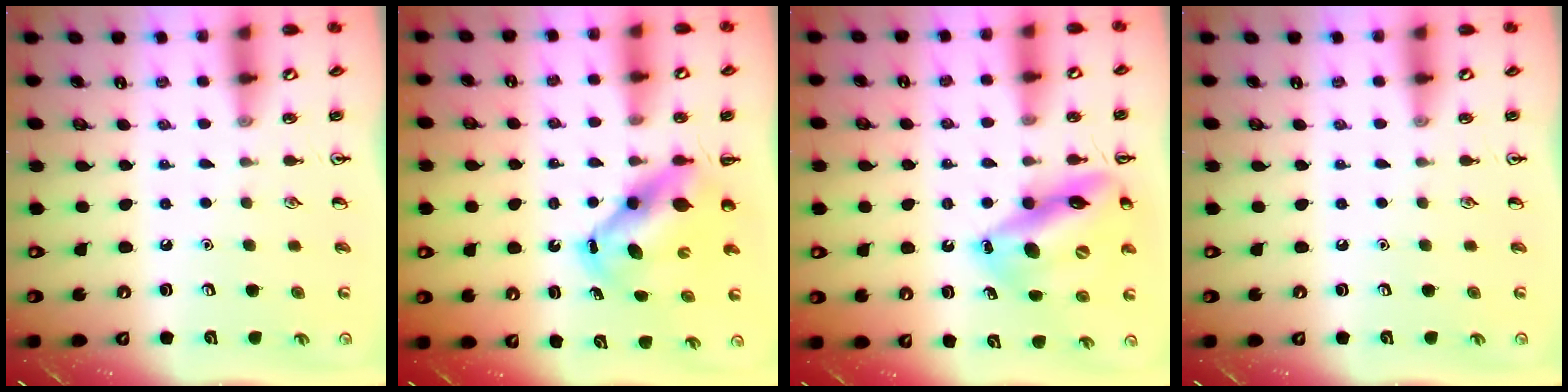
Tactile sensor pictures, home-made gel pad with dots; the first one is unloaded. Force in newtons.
{"total": 6.9, "press": 6.8, "slide": 1.6}
{"total": 16.3, "press": 15.7, "slide": 4.3}
{"total": 0.0}